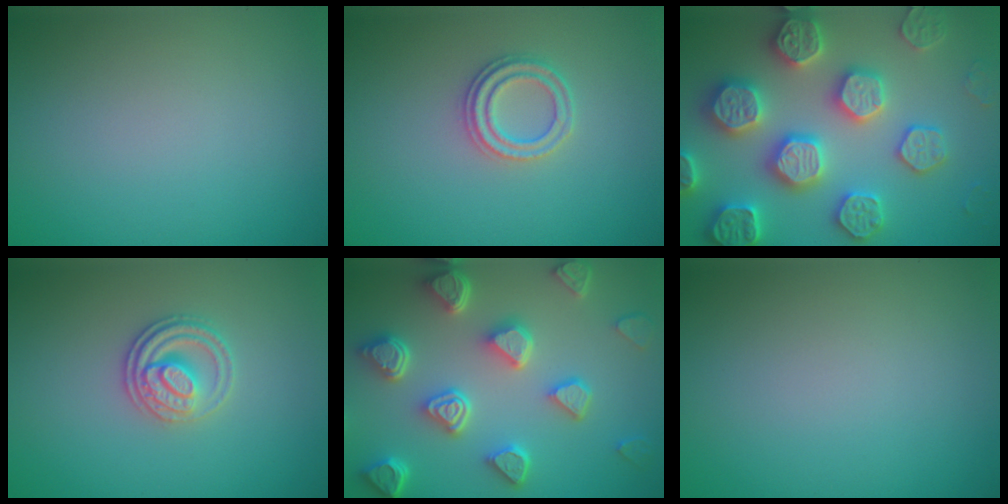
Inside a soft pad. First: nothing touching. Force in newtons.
{"total": 2.3, "press": 2.1, "slide": 0.8}
{"total": 7.9, "press": 7.7, "slide": 1.7}
{"total": 2.8, "press": 2.6, "slide": 1.0}
{"total": 7.3, "press": 5.8, "slide": 4.4}
{"total": 0.0}